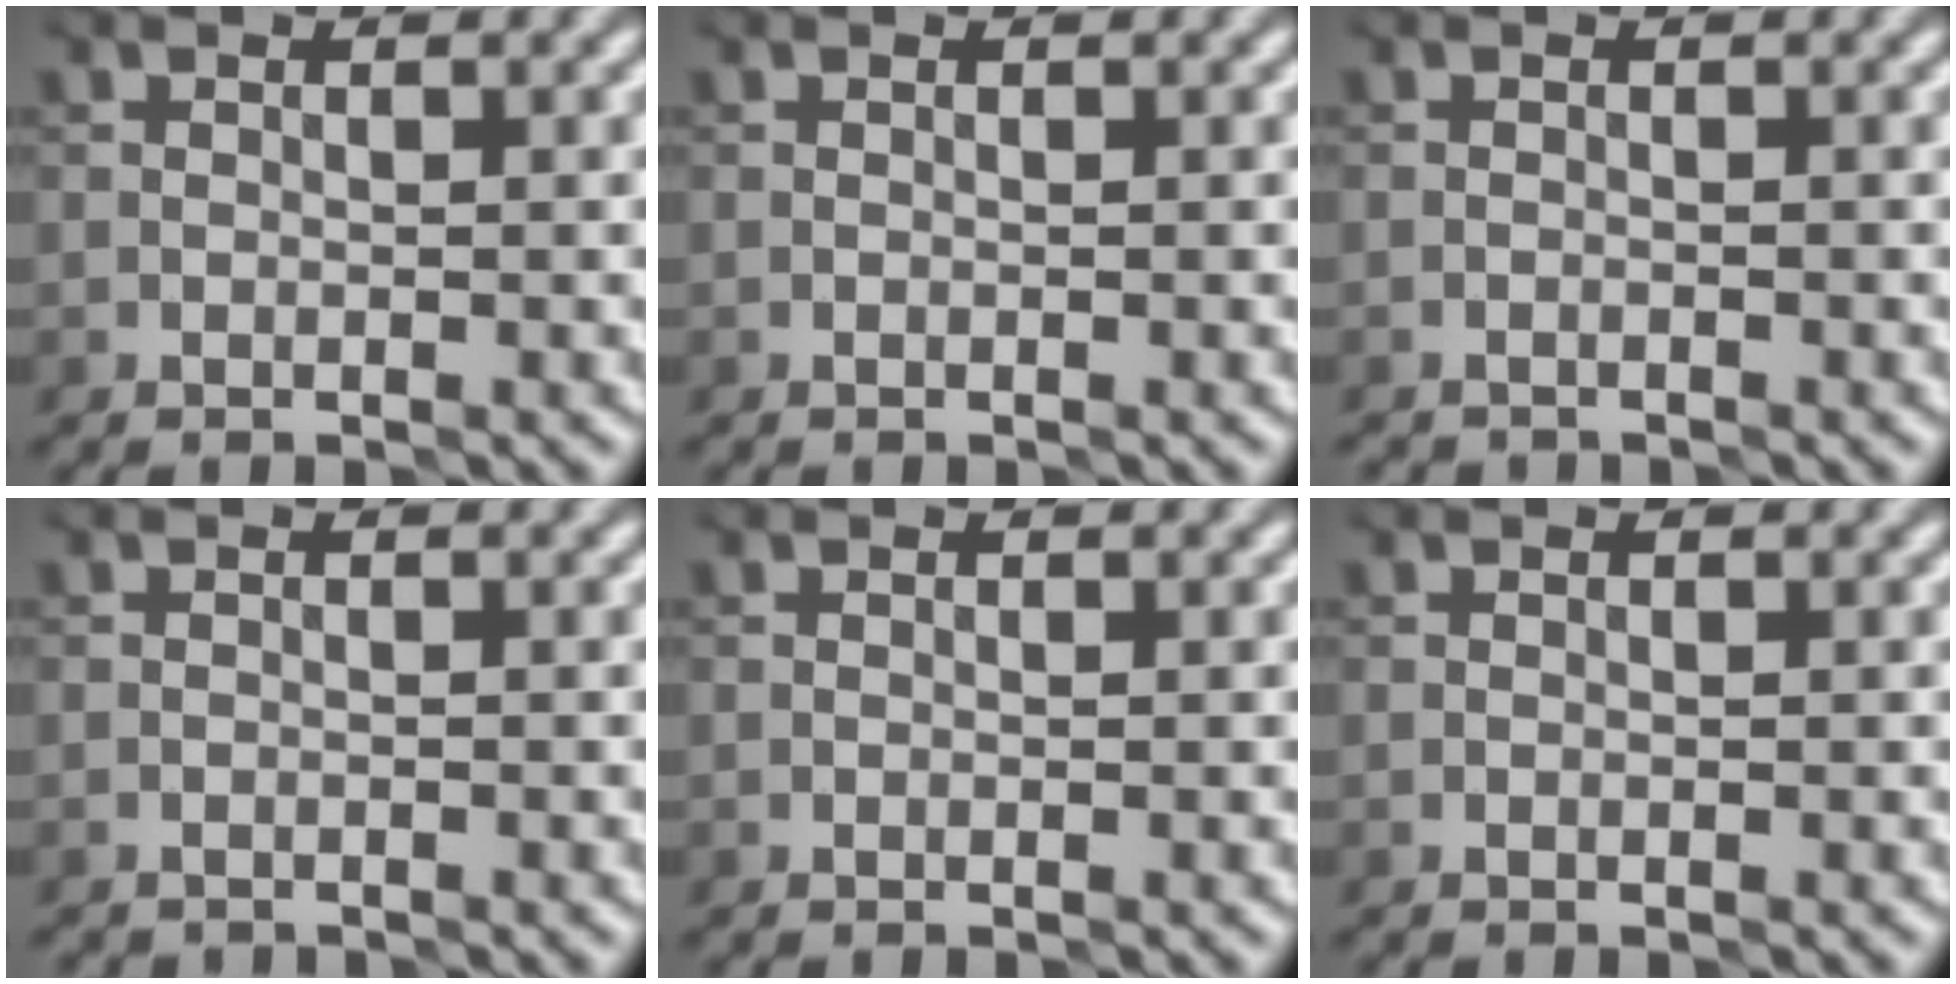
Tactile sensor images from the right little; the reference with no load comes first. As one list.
[{"total": 0.0}, {"total": 0.9, "force": [-0.9, 0.0, -0.2], "torque": [0.003, -0.005, -0.023]}, {"total": 0.6, "force": [-0.6, 0.0, -0.2], "torque": [0.005, 0.000, -0.014]}, {"total": 0.0}, {"total": 0.0}]